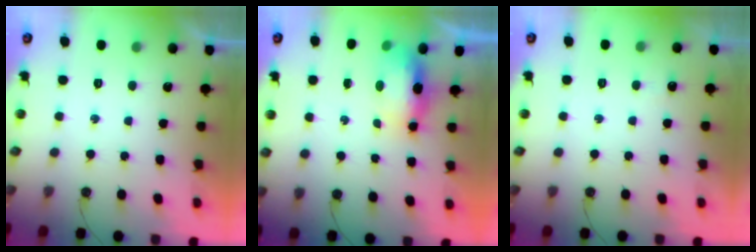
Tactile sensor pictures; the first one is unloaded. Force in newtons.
{"total": 15.1, "press": 9.0, "slide": 12.1}
{"total": 2.5, "press": 2.4, "slide": 0.5}